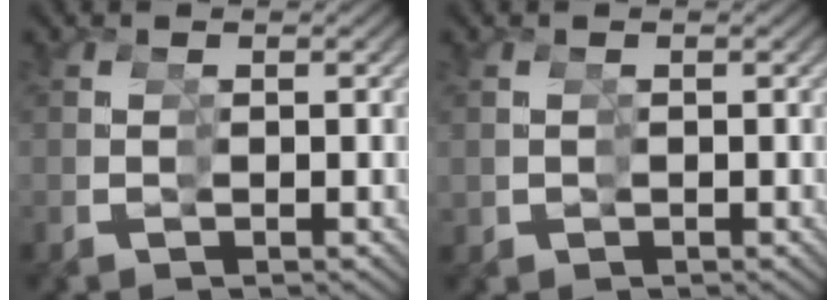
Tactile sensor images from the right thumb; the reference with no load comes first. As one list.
[{"total": 1.2, "force": [0.1, 1.1, 0.2], "torque": [-0.012, -0.008, 0.009]}]